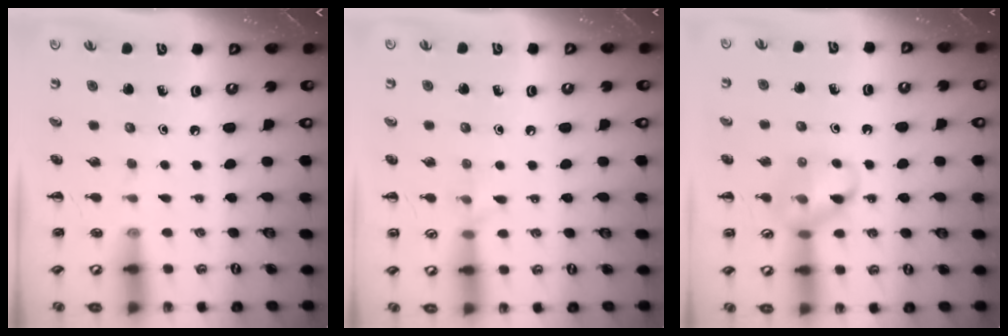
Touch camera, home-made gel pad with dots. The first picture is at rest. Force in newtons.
{"total": 5.4, "press": 5.2, "slide": 1.5}
{"total": 12.3, "press": 12.2, "slide": 1.2}